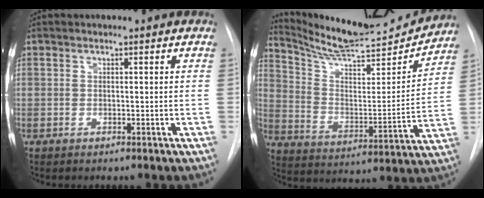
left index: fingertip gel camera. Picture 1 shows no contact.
{"total": 18.6, "force": [17.9, 1.1, 4.8], "torque": [-0.094, -0.041, 0.277]}